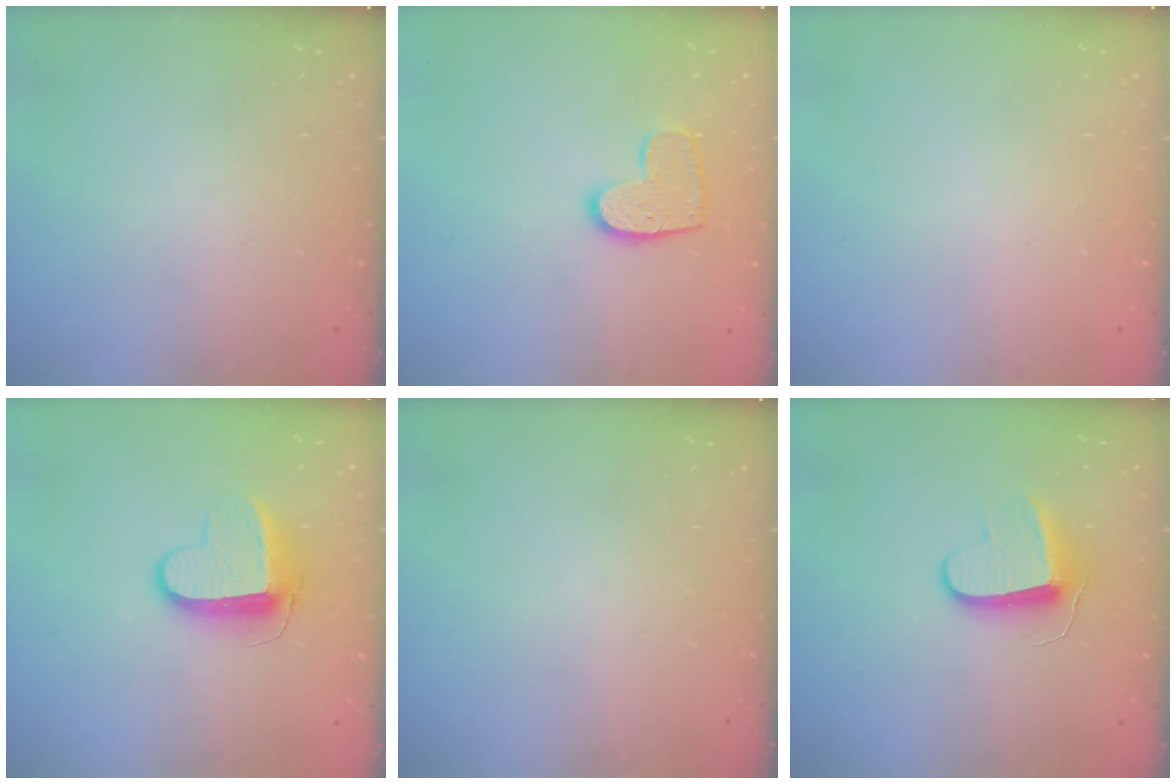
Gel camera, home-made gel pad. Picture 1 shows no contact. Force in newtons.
{"total": 9.8, "press": 9.8, "slide": 0.3}
{"total": 0.0}
{"total": 9.9, "press": 9.9, "slide": 0.7}
{"total": 0.0}
{"total": 8.9, "press": 8.9, "slide": 0.1}